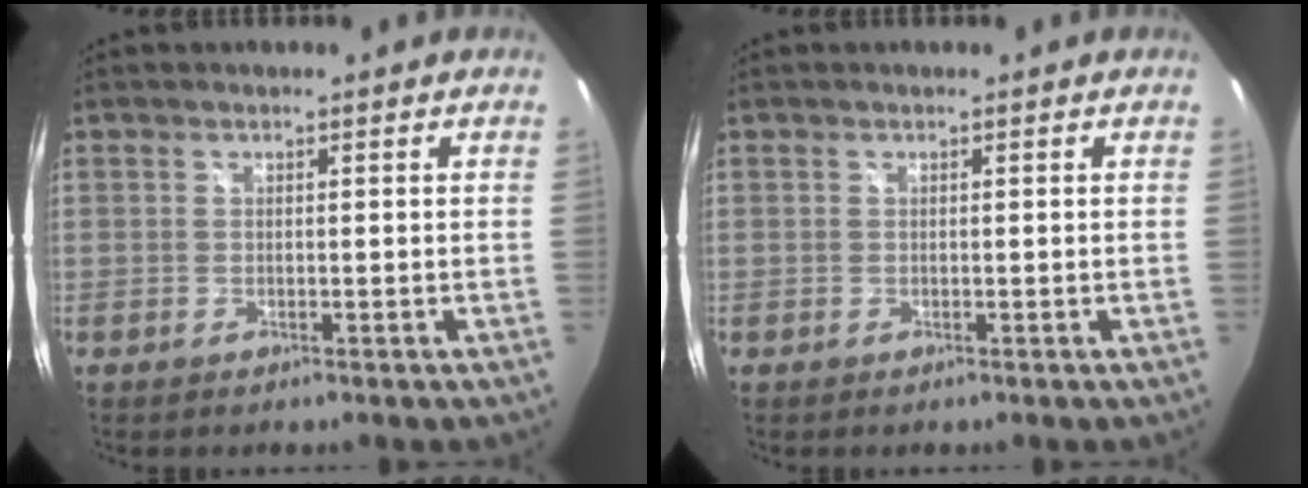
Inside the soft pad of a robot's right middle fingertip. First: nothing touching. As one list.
[{"total": 0.0}]